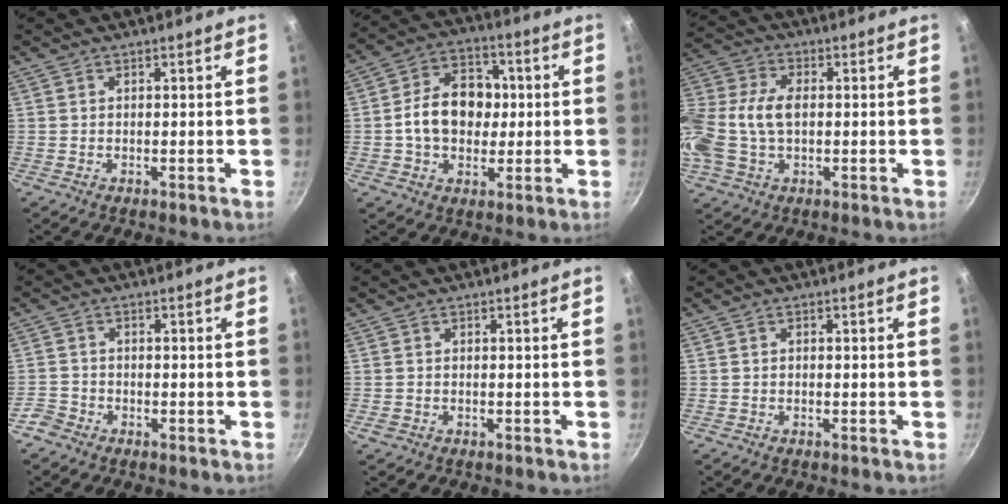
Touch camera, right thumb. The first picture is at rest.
{"total": 13.2, "force": [0.1, 9.8, 8.8], "torque": [-0.105, 0.021, -0.010]}
{"total": 14.8, "force": [-0.5, 9.5, 11.3], "torque": [-0.248, 0.024, -0.021]}
{"total": 2.8, "force": [-2.1, 1.8, 0.5], "torque": [-0.006, 0.019, -0.041]}
{"total": 0.6, "force": [-0.2, 0.5, 0.2], "torque": [-0.004, 0.000, -0.004]}
{"total": 0.6, "force": [-0.2, 0.5, 0.2], "torque": [-0.005, 0.003, -0.003]}